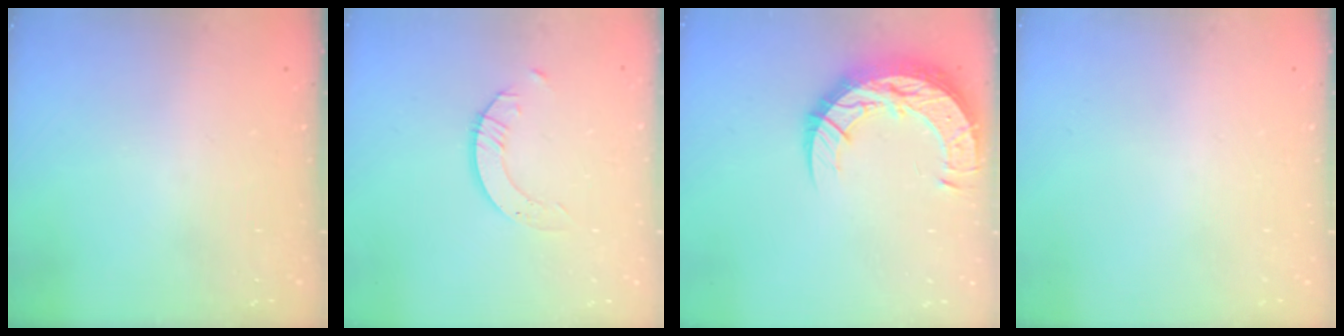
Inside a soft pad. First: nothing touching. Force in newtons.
{"total": 2.4, "press": 2.4, "slide": 0.2}
{"total": 16.4, "press": 16.4, "slide": 1.0}
{"total": 0.0}